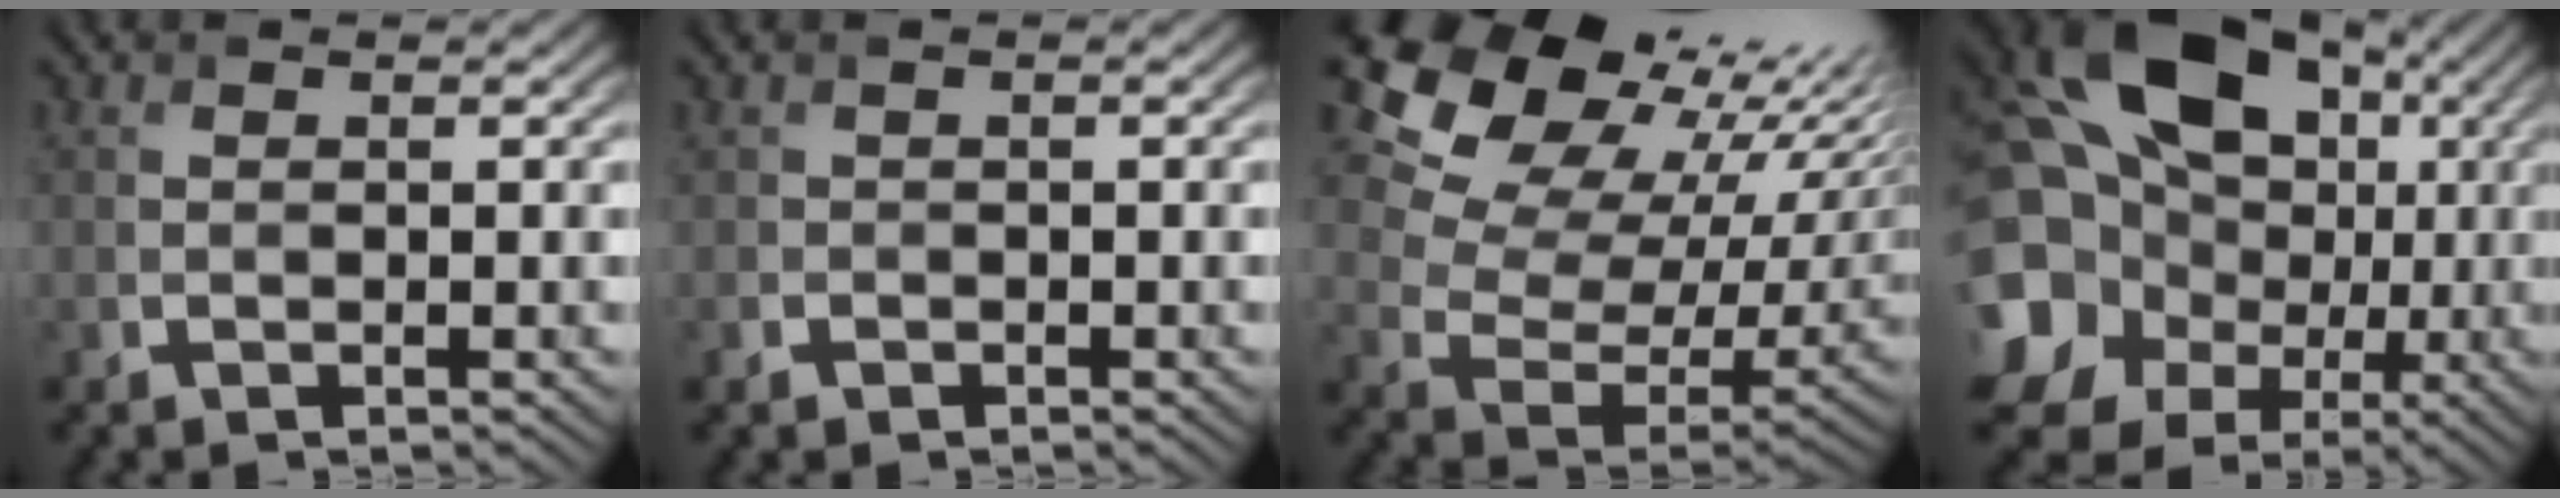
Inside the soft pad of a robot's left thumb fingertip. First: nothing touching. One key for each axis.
{"total": 0.9, "fx": -0.6, "fy": 0.4, "fz": -0.4, "tx": 0.013, "ty": -0.002, "tz": -0.015}
{"total": 16.4, "fx": 10.6, "fy": 8.8, "fz": 8.9, "tx": -0.179, "ty": 0.033, "tz": 0.178}
{"total": 23.1, "fx": 3.9, "fy": 19.7, "fz": 11.6, "tx": -0.285, "ty": -0.005, "tz": 0.060}